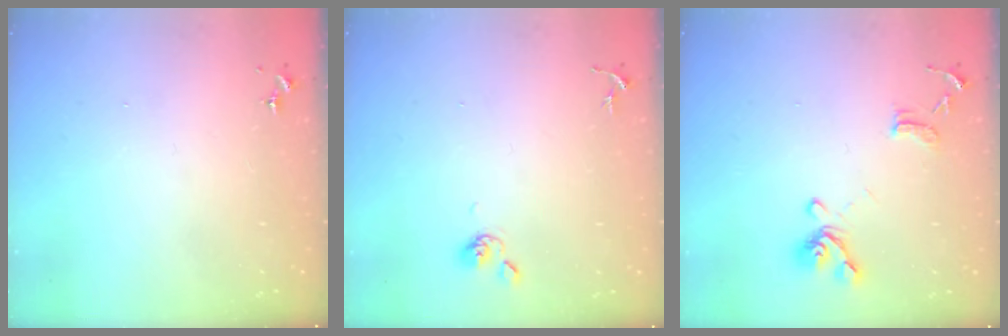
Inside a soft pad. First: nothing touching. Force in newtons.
{"total": 4.4, "press": 4.3, "slide": 0.8}
{"total": 13.1, "press": 13.0, "slide": 1.4}